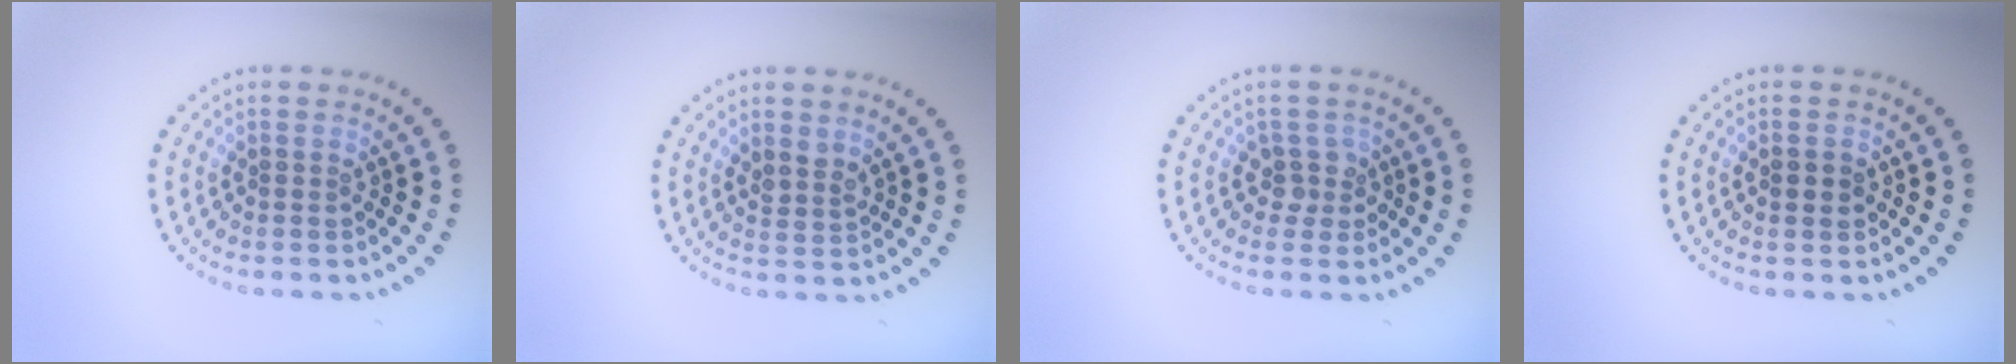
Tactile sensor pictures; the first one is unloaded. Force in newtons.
{"total": 1.3, "press": 1.1, "slide": 0.8}
{"total": 1.9, "press": 1.3, "slide": 1.3}
{"total": 1.7, "press": 1.7, "slide": 0.2}